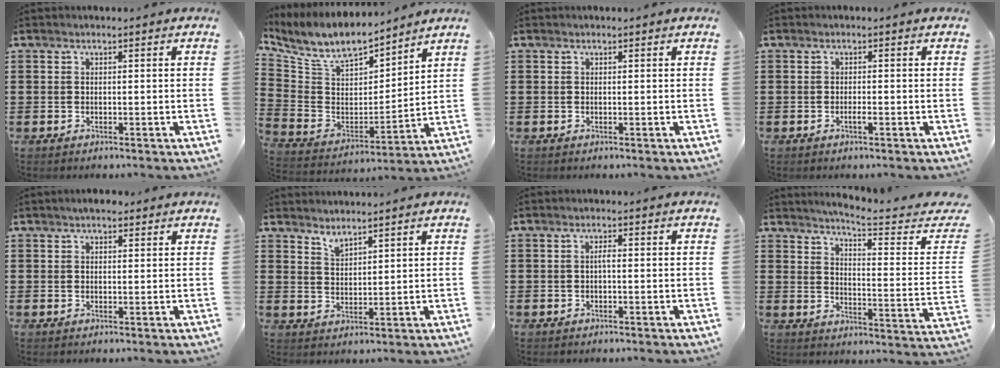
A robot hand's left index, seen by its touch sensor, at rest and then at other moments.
{"total": 8.5, "force": [7.3, 3.1, 3.1], "torque": [-0.100, -0.046, 0.128]}
{"total": 0.0}
{"total": 1.1, "force": [-0.4, 0.1, 1.0], "torque": [-0.018, -0.004, -0.006]}
{"total": 2.0, "force": [1.5, 0.9, 0.8], "torque": [-0.020, 0.007, 0.028]}
{"total": 2.4, "force": [2.4, 0.4, 0.4], "torque": [-0.014, -0.002, 0.045]}
{"total": 1.1, "force": [-0.2, 0.4, 1.1], "torque": [-0.021, 0.002, -0.004]}
{"total": 5.0, "force": [4.3, -0.9, 2.4], "torque": [-0.053, -0.038, 0.062]}